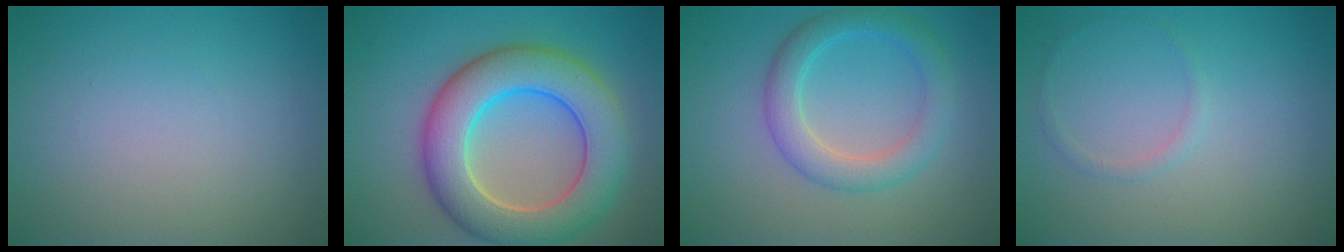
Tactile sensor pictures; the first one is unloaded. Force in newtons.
{"total": 9.3, "press": 9.3, "slide": 0.5}
{"total": 3.8, "press": 3.8, "slide": 0.1}
{"total": 0.8, "press": 0.8, "slide": 0.1}